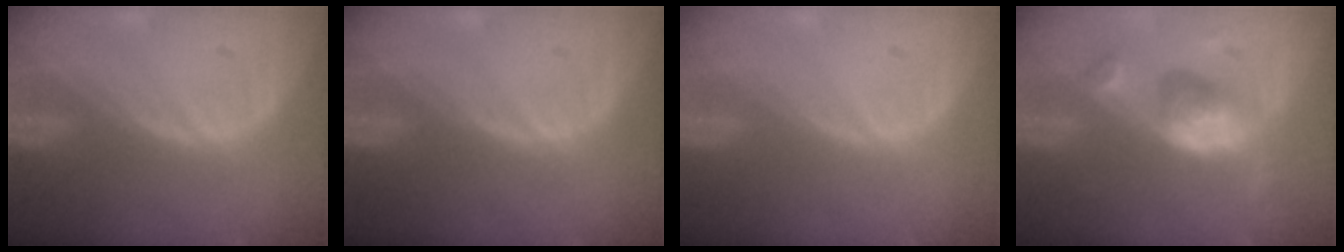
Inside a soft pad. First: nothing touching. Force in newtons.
{"total": 0.0}
{"total": 0.0}
{"total": 5.7, "press": 5.4, "slide": 1.8}